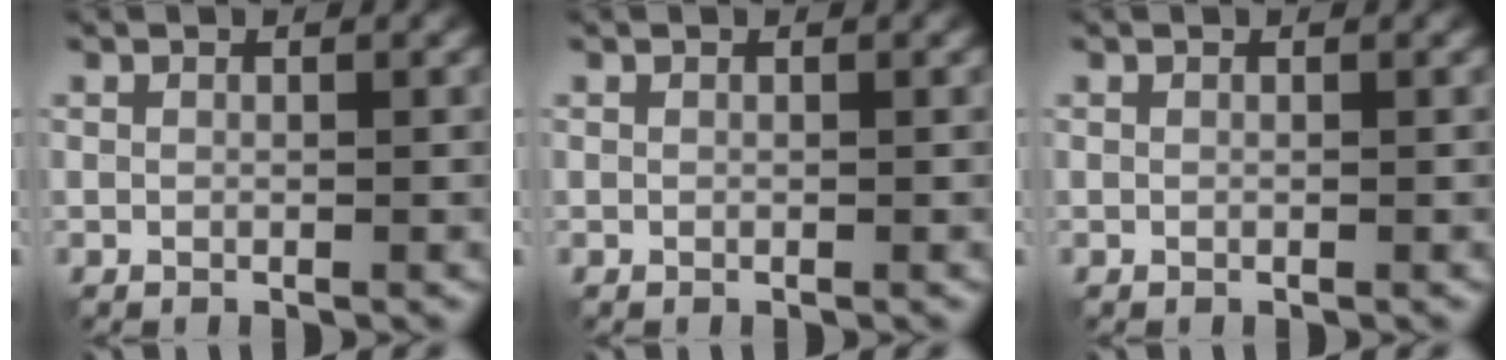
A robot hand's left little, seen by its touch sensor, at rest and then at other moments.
{"total": 0.0}
{"total": 0.0}